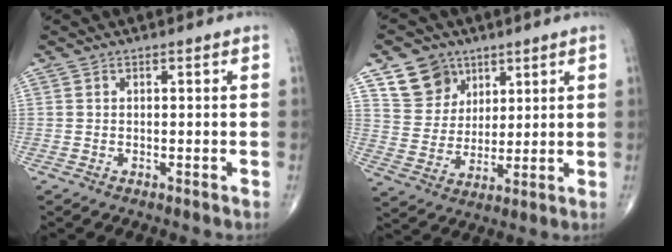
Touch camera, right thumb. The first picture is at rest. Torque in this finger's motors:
{"motor_torque": [-1.25, 0.76, -0.28, 0.26, 0.02]}